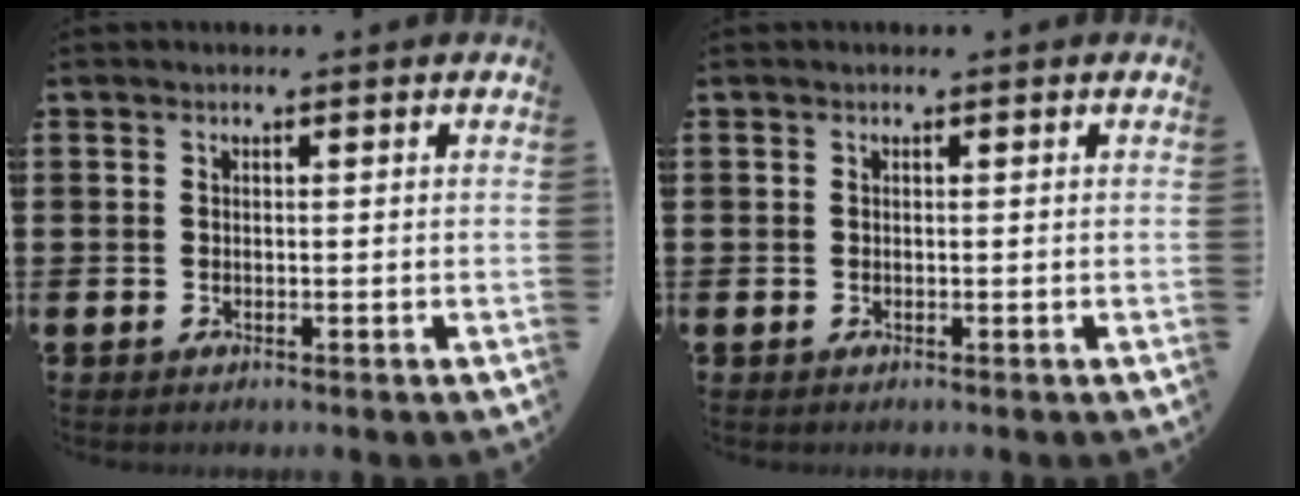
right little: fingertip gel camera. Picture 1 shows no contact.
{"total": 0.0}